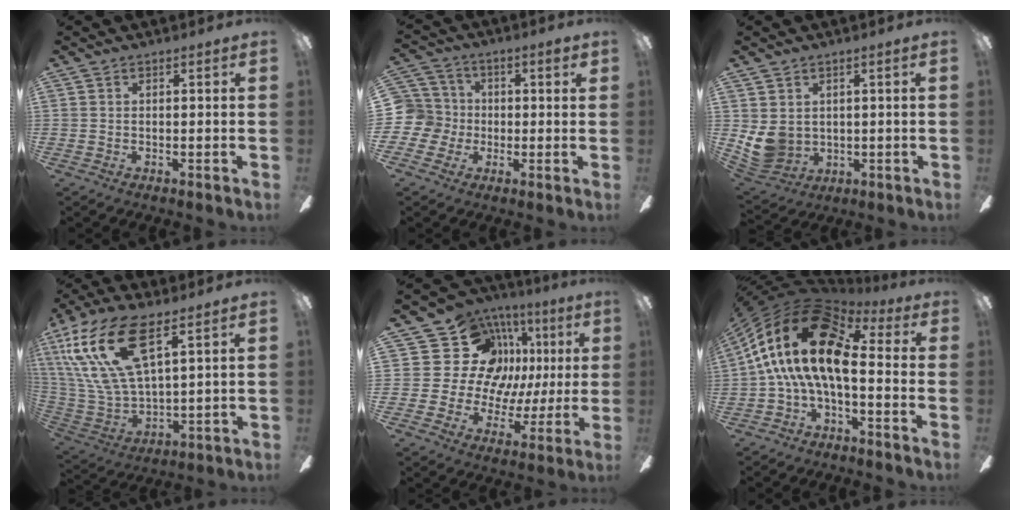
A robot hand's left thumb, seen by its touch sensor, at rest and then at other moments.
{"total": 8.0, "force": [-0.7, 7.8, 1.7], "torque": [-0.052, 0.015, -0.013]}
{"total": 7.7, "force": [1.2, 6.7, 3.5], "torque": [-0.101, -0.012, 0.025]}
{"total": 22.6, "force": [11.2, 9.6, 17.1], "torque": [-0.380, -0.039, 0.198]}
{"total": 21.5, "force": [6.5, 17.3, 11.0], "torque": [-0.205, -0.027, 0.141]}
{"total": 18.4, "force": [2.5, 9.2, 15.8], "torque": [-0.334, -0.011, 0.044]}